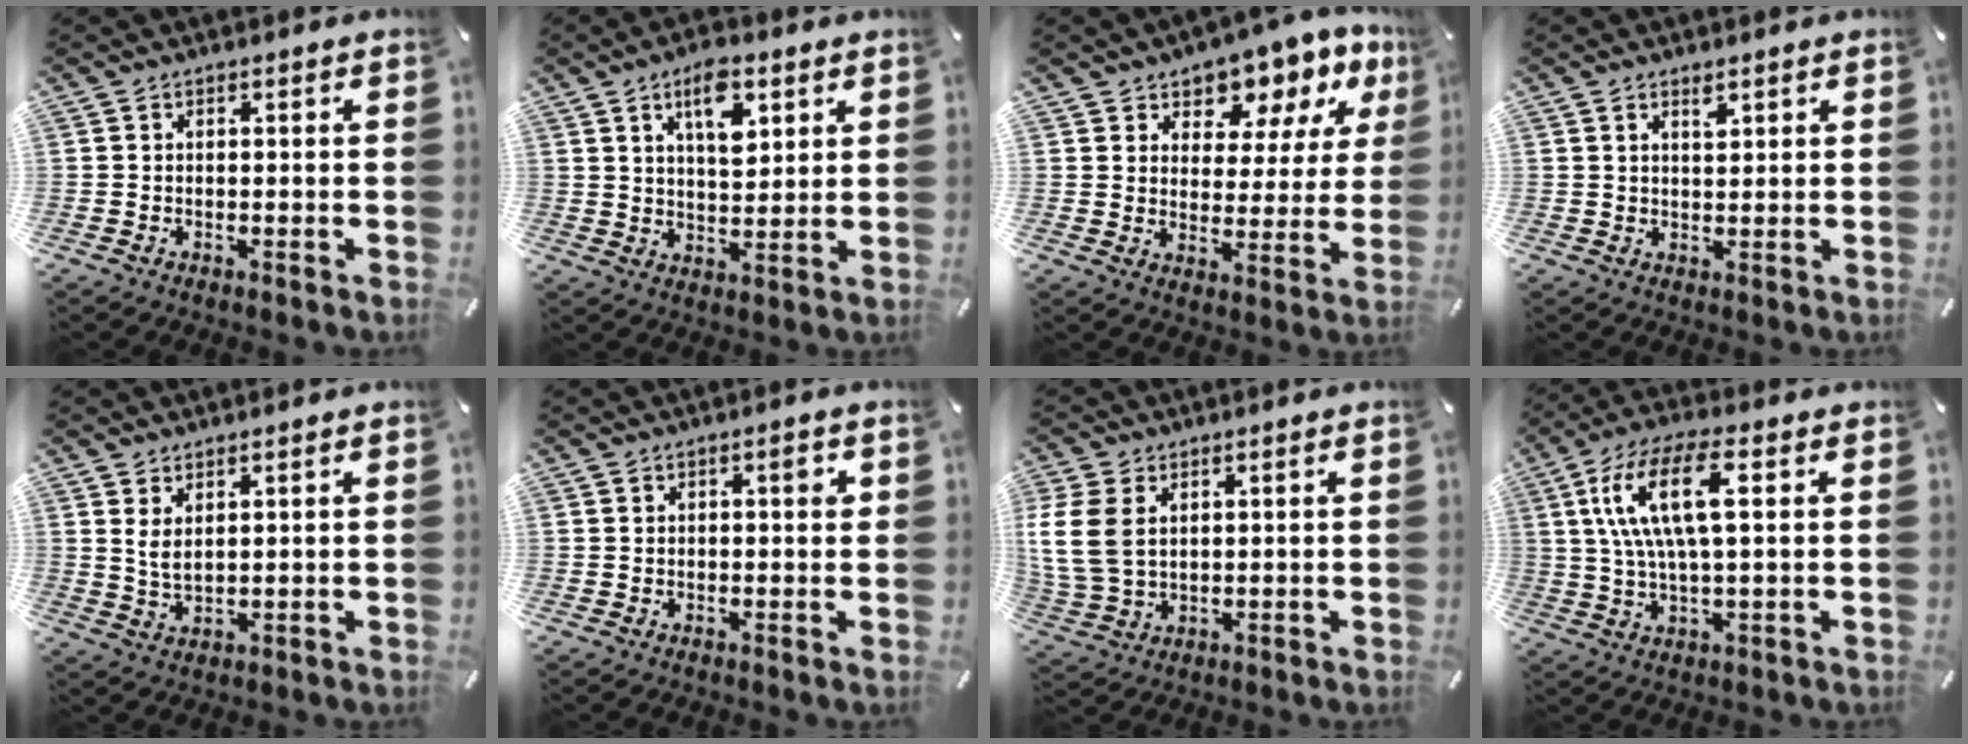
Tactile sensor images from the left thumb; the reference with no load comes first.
{"total": 9.6, "force": [4.9, 4.9, 6.7], "torque": [-0.095, -0.017, 0.079]}
{"total": 8.6, "force": [6.5, 5.3, 1.8], "torque": [-0.030, -0.058, 0.114]}
{"total": 2.2, "force": [1.5, 0.9, 1.3], "torque": [-0.013, -0.007, 0.023]}
{"total": 3.6, "force": [2.2, 1.4, 2.5], "torque": [-0.061, -0.007, 0.037]}
{"total": 2.2, "force": [0.8, 0.9, 1.9], "torque": [-0.029, 0.003, 0.009]}
{"total": 9.9, "force": [2.6, 7.0, 6.6], "torque": [-0.171, 0.000, 0.047]}
{"total": 14.3, "force": [3.4, 4.8, 13.0], "torque": [-0.275, 0.000, 0.053]}